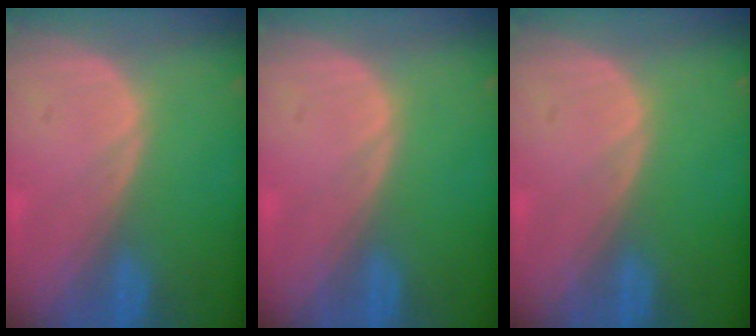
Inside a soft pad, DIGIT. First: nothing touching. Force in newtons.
{"total": 0.0}
{"total": 0.0}